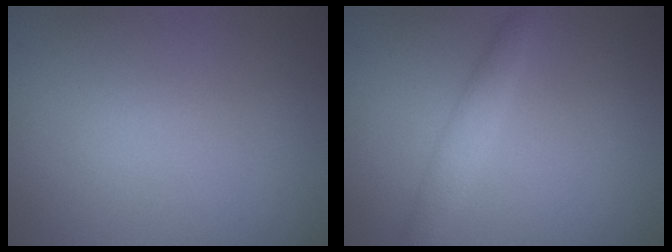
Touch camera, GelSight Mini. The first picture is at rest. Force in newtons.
{"total": 2.0, "press": 2.0, "slide": 0.1}